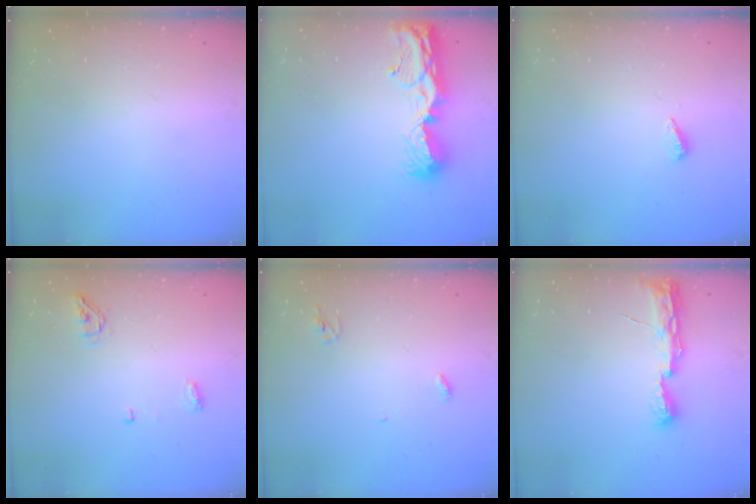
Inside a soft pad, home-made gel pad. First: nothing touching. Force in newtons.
{"total": 12.3, "press": 12.3, "slide": 1.3}
{"total": 2.9, "press": 2.9, "slide": 0.3}
{"total": 4.9, "press": 4.8, "slide": 1.0}
{"total": 2.9, "press": 2.9, "slide": 0.2}
{"total": 8.2, "press": 8.2, "slide": 1.0}